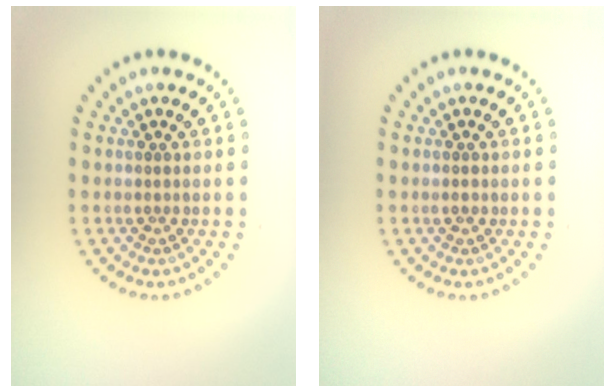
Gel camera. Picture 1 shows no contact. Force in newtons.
{"total": 0.8, "press": 0.8, "slide": 0.2}